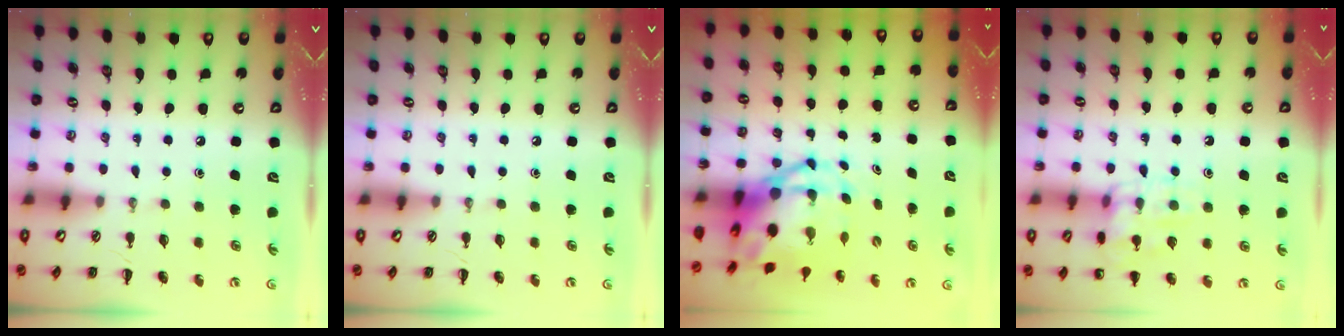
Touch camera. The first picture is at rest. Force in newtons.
{"total": 0.0}
{"total": 9.2, "press": 8.8, "slide": 2.6}
{"total": 12.8, "press": 12.8, "slide": 0.3}